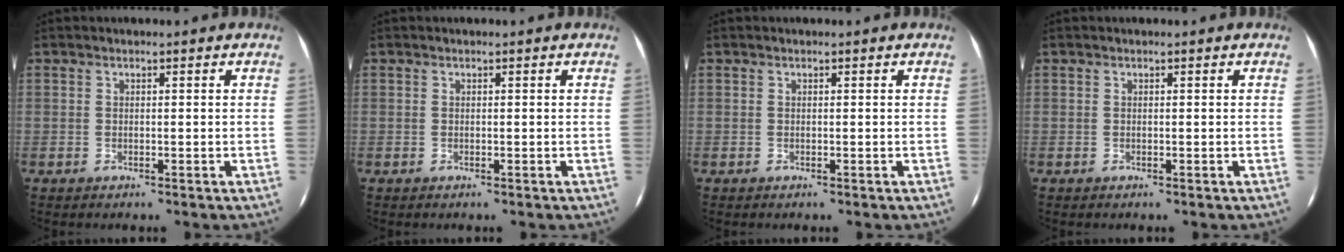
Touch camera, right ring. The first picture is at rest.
{"total": 0.0}
{"total": 0.0}
{"total": 0.0}